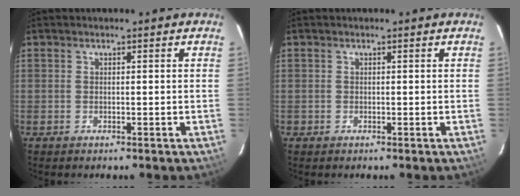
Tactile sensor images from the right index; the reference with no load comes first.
{"total": 0.9, "force": [-0.3, 0.8, -0.1], "torque": [-0.001, 0.003, -0.004]}